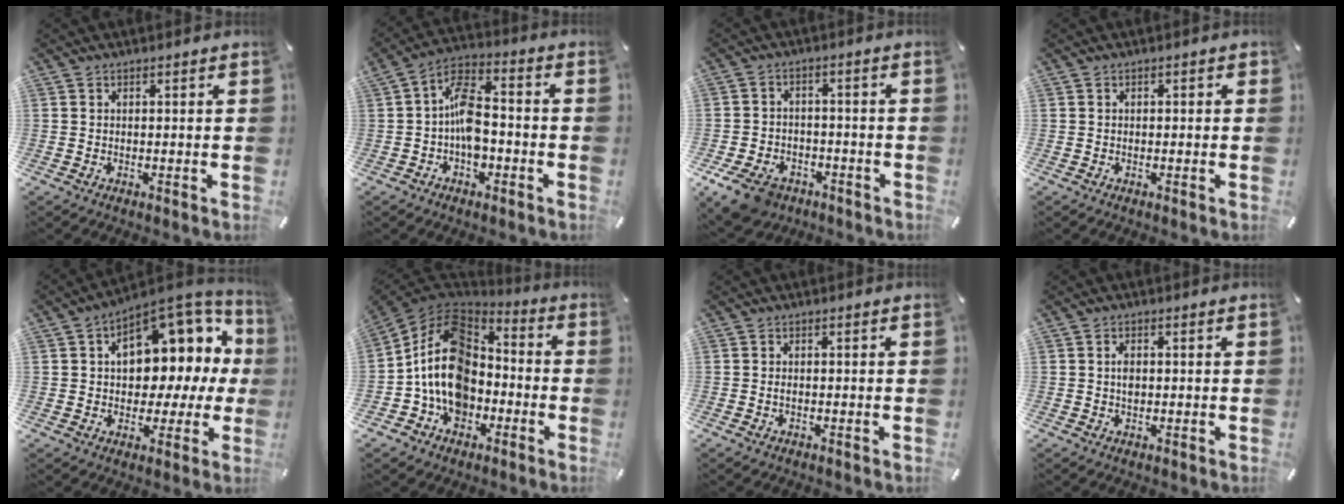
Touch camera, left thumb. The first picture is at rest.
{"total": 9.6, "force": [-2.3, 5.7, 7.4], "torque": [-0.149, 0.020, -0.040]}
{"total": 9.0, "force": [-5.6, 5.7, 4.1], "torque": [-0.084, 0.033, -0.102]}
{"total": 0.7, "force": [-0.2, 0.5, 0.4], "torque": [-0.007, 0.002, -0.005]}
{"total": 13.2, "force": [5.1, 8.9, 8.4], "torque": [-0.102, -0.057, 0.088]}
{"total": 16.1, "force": [-2.5, 13.1, 9.1], "torque": [-0.205, 0.014, -0.049]}
{"total": 1.3, "force": [-0.4, 0.6, 1.0], "torque": [-0.019, 0.001, -0.007]}
{"total": 2.3, "force": [0.2, 1.4, 1.9], "torque": [-0.039, 0.003, 0.002]}